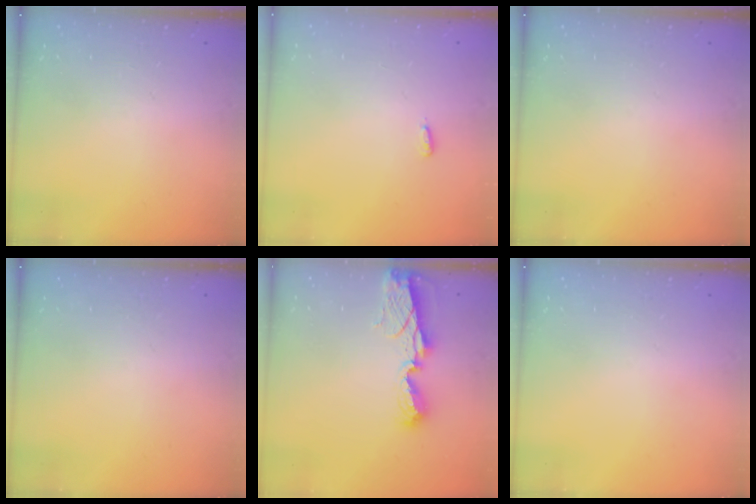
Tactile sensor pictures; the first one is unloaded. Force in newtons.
{"total": 2.7, "press": 2.6, "slide": 0.9}
{"total": 0.0}
{"total": 0.0}
{"total": 8.4, "press": 8.4, "slide": 1.1}
{"total": 0.0}